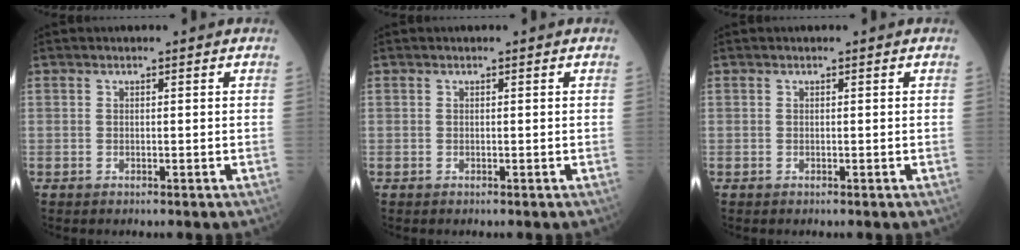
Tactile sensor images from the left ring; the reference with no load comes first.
{"total": 0.0}
{"total": 0.0}